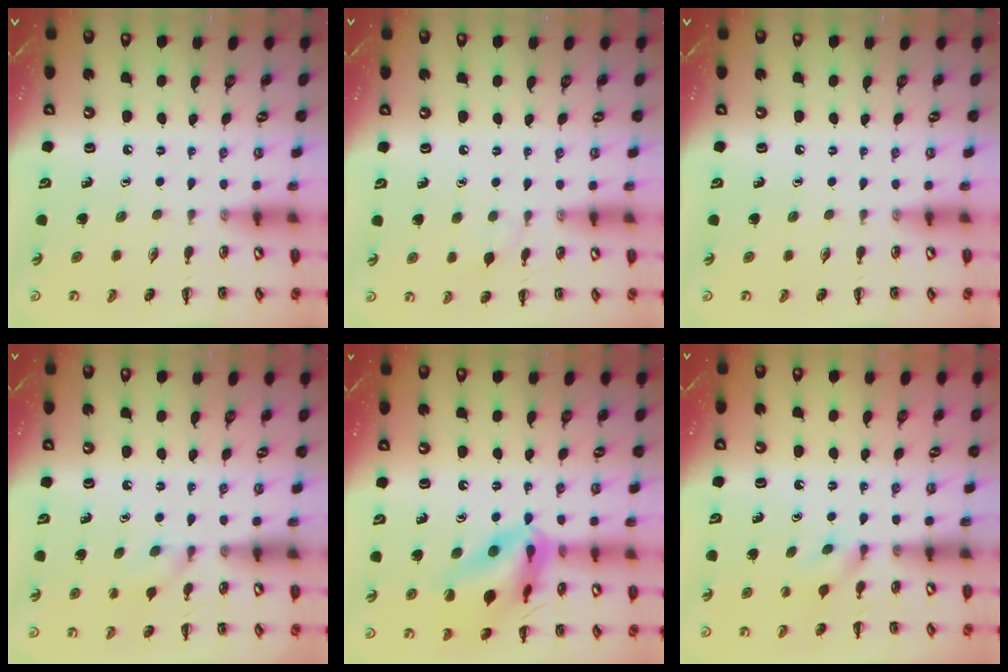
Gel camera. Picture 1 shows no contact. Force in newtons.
{"total": 4.5, "press": 4.2, "slide": 1.6}
{"total": 0.0}
{"total": 5.5, "press": 5.2, "slide": 1.8}
{"total": 16.9, "press": 16.8, "slide": 2.3}
{"total": 3.5, "press": 3.2, "slide": 1.5}